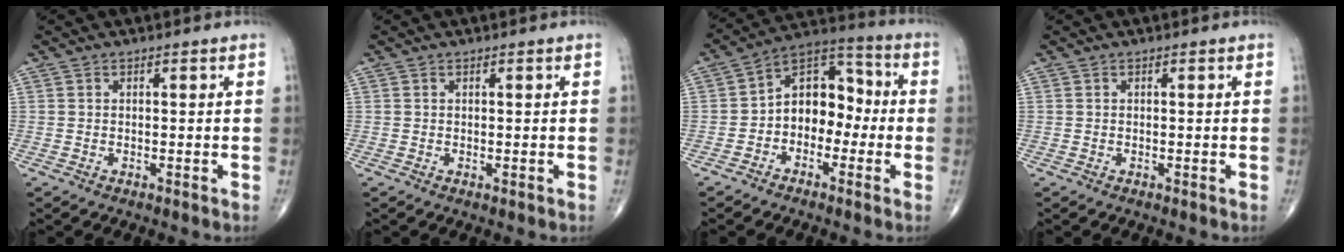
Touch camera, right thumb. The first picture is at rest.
{"total": 0.0}
{"total": 11.1, "force": [-1.9, 7.9, 7.5], "torque": [-0.079, 0.048, -0.051]}
{"total": 0.0}